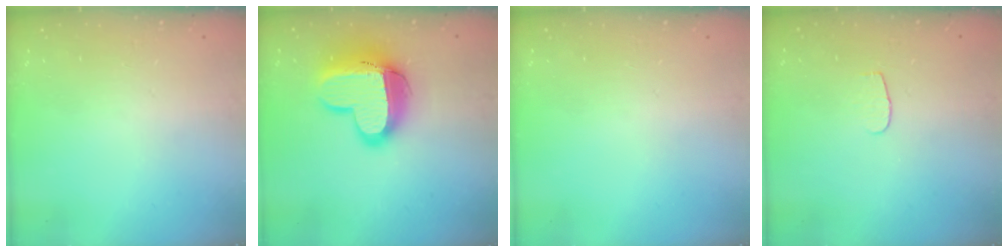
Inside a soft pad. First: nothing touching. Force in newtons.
{"total": 16.3, "press": 16.2, "slide": 1.4}
{"total": 0.0}
{"total": 3.2, "press": 3.2, "slide": 0.3}